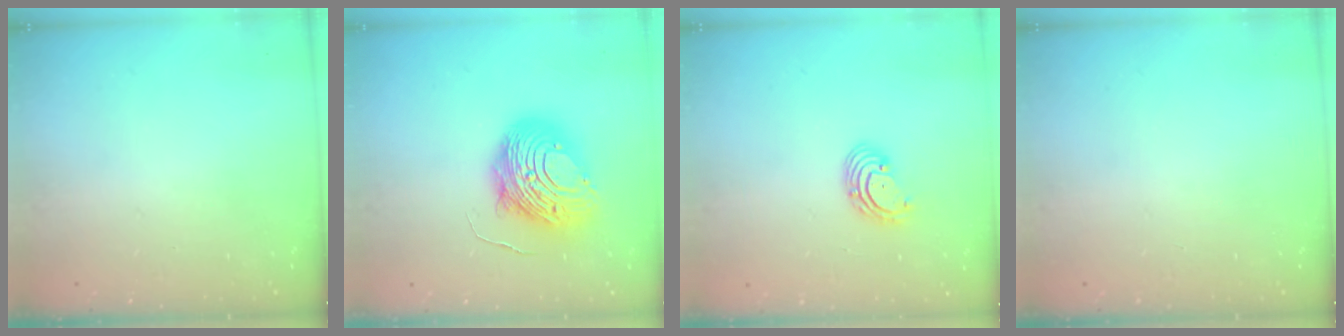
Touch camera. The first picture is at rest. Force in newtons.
{"total": 13.6, "press": 13.5, "slide": 1.3}
{"total": 2.7, "press": 2.7, "slide": 0.3}
{"total": 0.0}